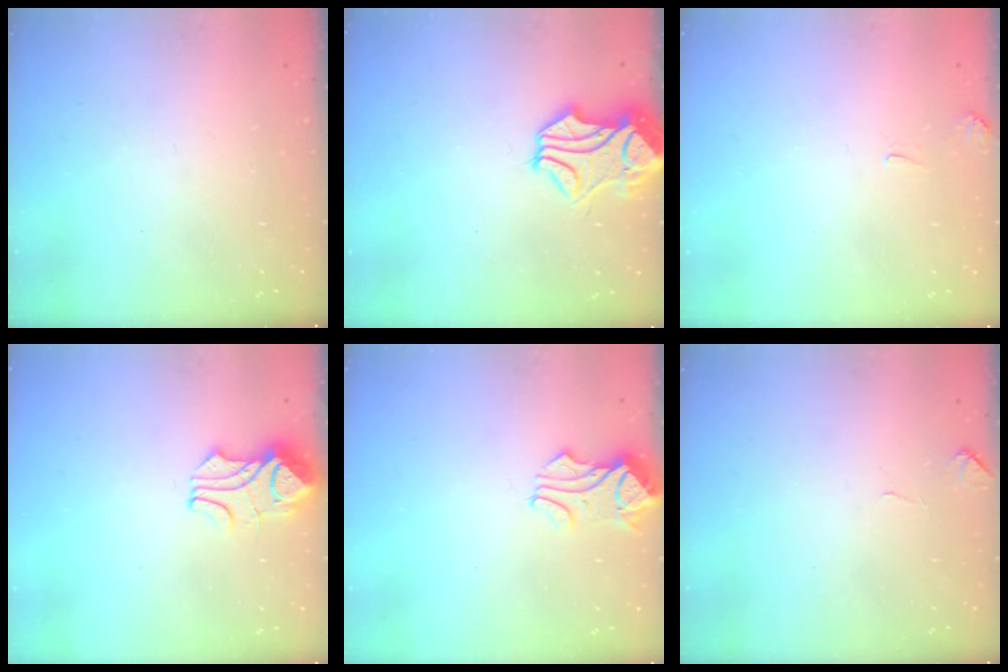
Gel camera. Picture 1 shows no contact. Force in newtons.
{"total": 2.1, "press": 1.4, "slide": 1.5}
{"total": 2.0, "press": 2.0, "slide": 0.3}
{"total": 3.3, "press": 3.2, "slide": 1.0}
{"total": 0.6, "press": 0.2, "slide": 0.6}
{"total": 3.9, "press": 3.9, "slide": 0.4}